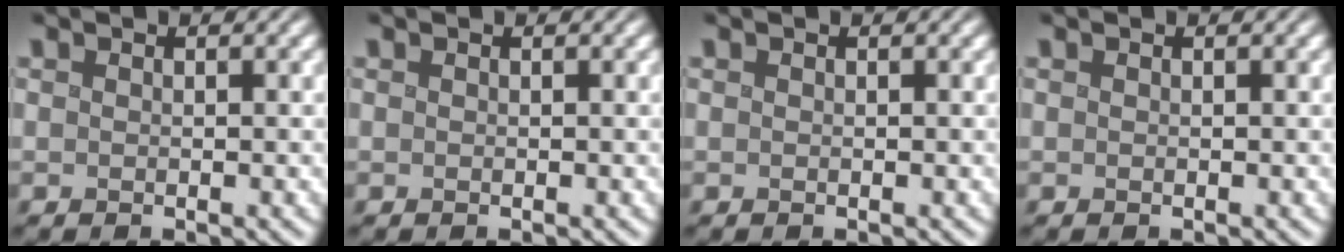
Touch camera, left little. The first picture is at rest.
{"total": 0.0}
{"total": 0.0}
{"total": 0.0}